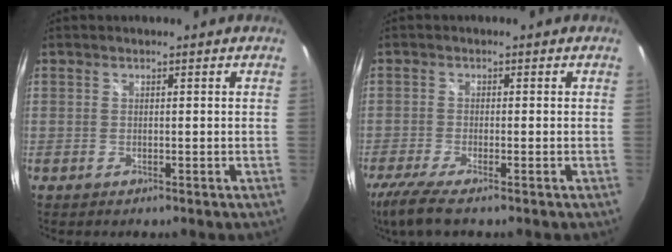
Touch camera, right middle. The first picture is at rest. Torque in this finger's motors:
{"motor_torque": [0.66, -0.49, 0.05, 0.06]}